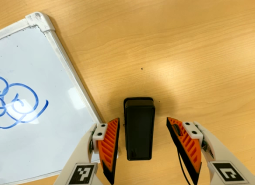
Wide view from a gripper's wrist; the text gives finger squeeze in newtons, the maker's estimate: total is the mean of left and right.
{"total": 0.0}